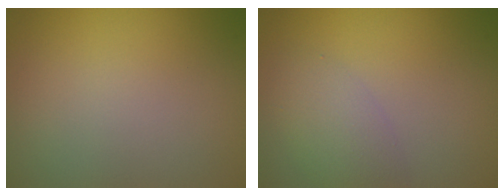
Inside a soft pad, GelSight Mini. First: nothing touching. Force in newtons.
{"total": 3.0, "press": 3.0, "slide": 0.1}